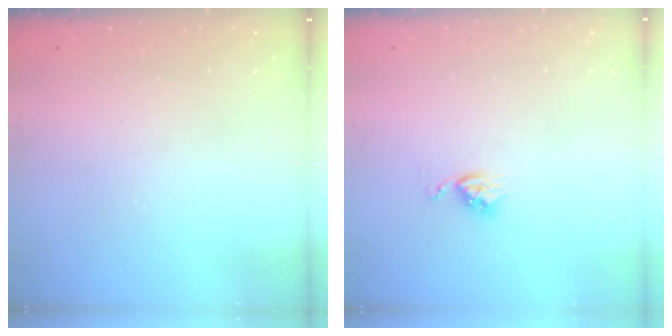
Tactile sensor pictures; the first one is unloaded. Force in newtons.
{"total": 3.7, "press": 3.7, "slide": 0.5}